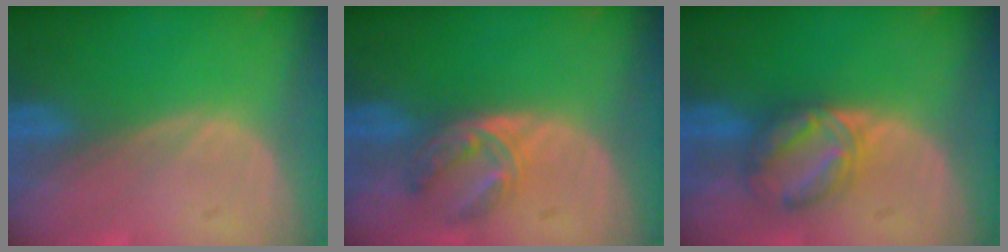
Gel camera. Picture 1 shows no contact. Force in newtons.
{"total": 5.7, "press": 4.7, "slide": 3.3}
{"total": 5.7, "press": 5.7, "slide": 0.7}